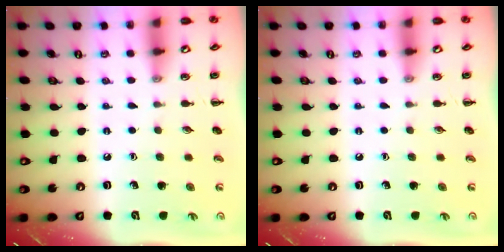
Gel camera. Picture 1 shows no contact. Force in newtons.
{"total": 0.0}